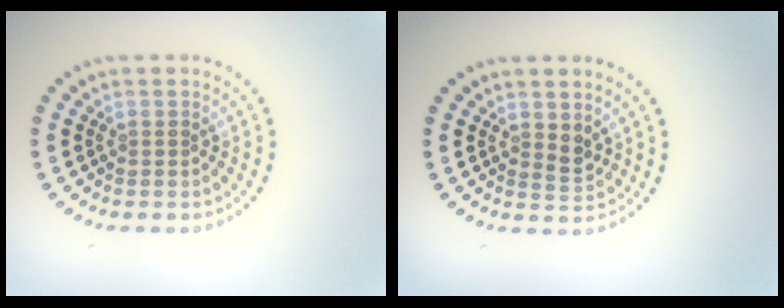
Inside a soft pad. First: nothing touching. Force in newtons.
{"total": 1.4, "press": 1.3, "slide": 0.7}